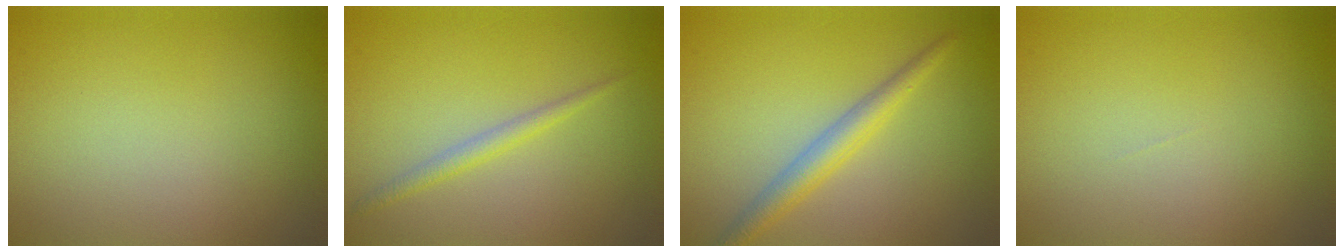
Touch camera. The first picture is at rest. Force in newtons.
{"total": 1.5, "press": 1.4, "slide": 0.1}
{"total": 2.9, "press": 2.9, "slide": 0.0}
{"total": 0.0}